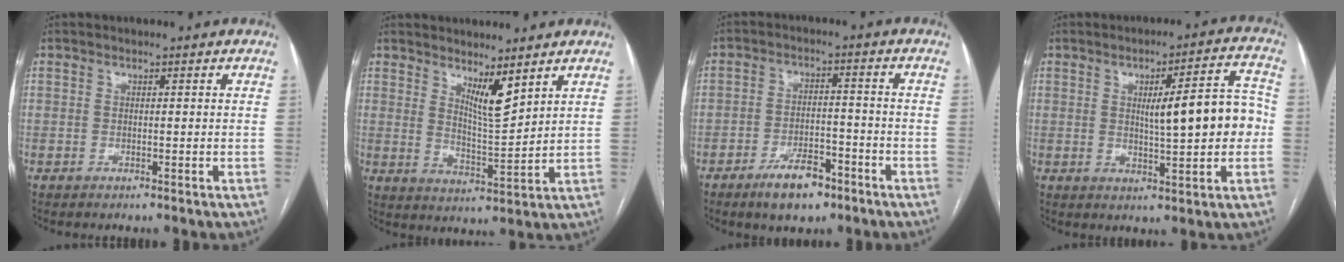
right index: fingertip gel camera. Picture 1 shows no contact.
{"total": 5.5, "force": [3.9, 0.6, 3.8], "torque": [-0.070, -0.022, 0.075]}
{"total": 7.4, "force": [-5.0, 3.0, 4.5], "torque": [-0.082, 0.001, -0.081]}
{"total": 10.6, "force": [0.3, 2.1, 10.4], "torque": [-0.139, 0.024, 0.009]}